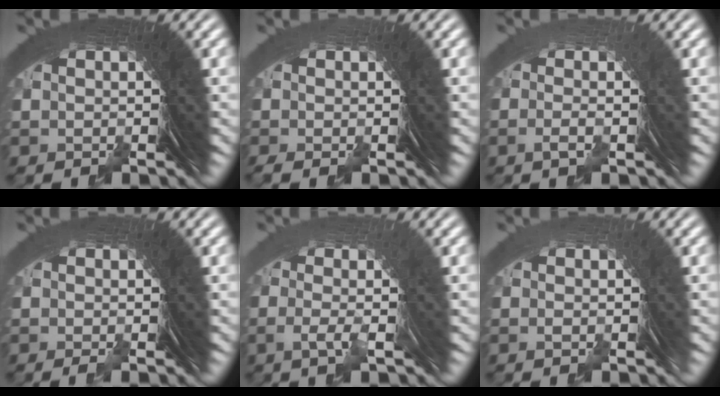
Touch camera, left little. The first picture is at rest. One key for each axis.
{"total": 1.1, "fx": -0.8, "fy": -0.5, "fz": -0.4, "tx": 0.010, "ty": 0.001, "tz": -0.012}
{"total": 1.4, "fx": -0.9, "fy": -1.1, "fz": -0.4, "tx": 0.007, "ty": -0.003, "tz": -0.010}
{"total": 0.7, "fx": -0.4, "fy": -0.6, "fz": -0.2, "tx": 0.007, "ty": 0.004, "tz": -0.008}
{"total": 0.9, "fx": -0.5, "fy": -0.1, "fz": 0.7, "tx": -0.011, "ty": -0.007, "tz": -0.005}
{"total": 1.7, "fx": -0.8, "fy": -1.0, "fz": -1.0, "tx": 0.022, "ty": 0.004, "tz": -0.011}